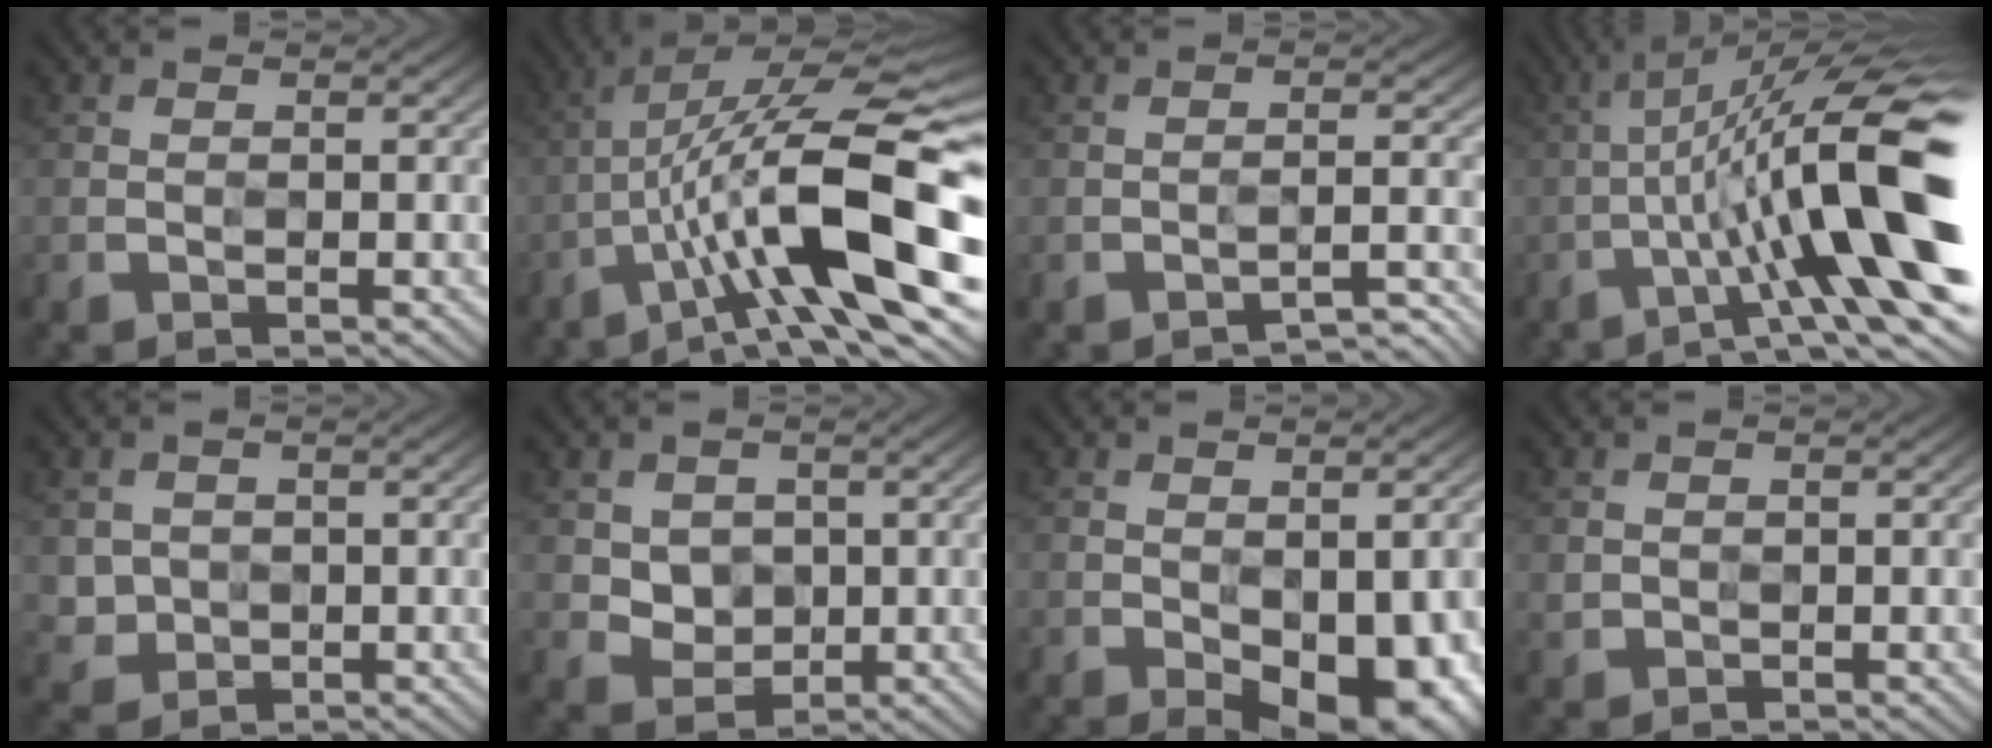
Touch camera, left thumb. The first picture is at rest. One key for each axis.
{"total": 15.5, "fx": -4.0, "fy": 4.2, "fz": 14.4, "tx": -0.243, "ty": 0.021, "tz": -0.061}
{"total": 2.0, "fx": -1.6, "fy": 0.1, "fz": 1.2, "tx": -0.006, "ty": 0.013, "tz": -0.026}
{"total": 16.0, "fx": -1.7, "fy": 3.2, "fz": 15.6, "tx": -0.228, "ty": 0.030, "tz": -0.015}
{"total": 3.0, "fx": 1.5, "fy": 2.5, "fz": -0.6, "tx": -0.009, "ty": -0.012, "tz": 0.030}
{"total": 3.2, "fx": 1.7, "fy": 2.7, "fz": -0.1, "tx": -0.013, "ty": -0.005, "tz": 0.032}
{"total": 9.8, "fx": -3.9, "fy": 4.8, "fz": 7.5, "tx": -0.102, "ty": -0.032, "tz": -0.043}
{"total": 1.0, "fx": 0.3, "fy": 0.9, "fz": -0.1, "tx": -0.004, "ty": -0.003, "tz": 0.008}